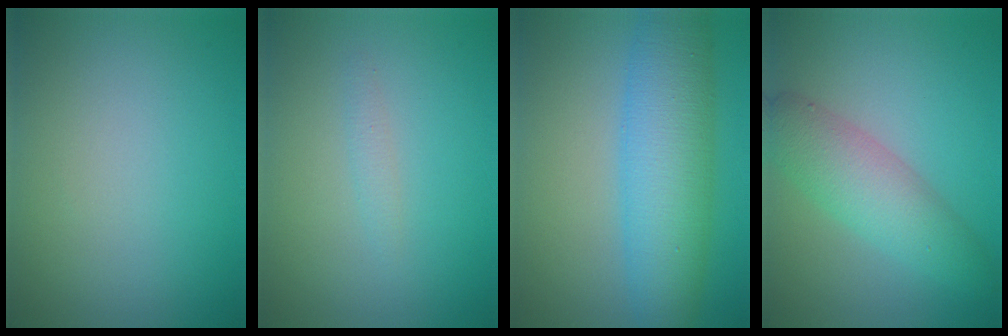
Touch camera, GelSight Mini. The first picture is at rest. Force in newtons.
{"total": 0.9, "press": 0.9, "slide": 0.0}
{"total": 7.7, "press": 7.7, "slide": 0.1}
{"total": 4.9, "press": 4.9, "slide": 0.1}